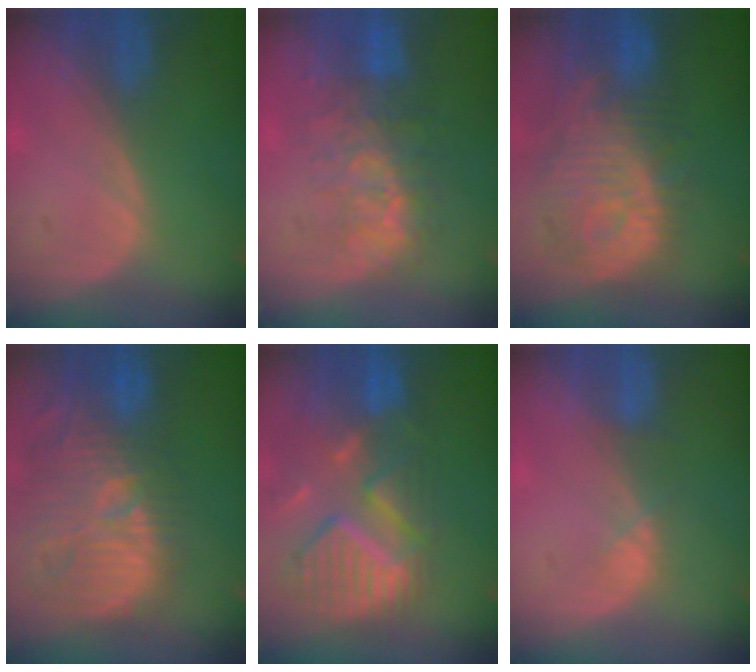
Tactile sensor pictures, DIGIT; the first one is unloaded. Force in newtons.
{"total": 9.8, "press": 8.3, "slide": 5.1}
{"total": 12.0, "press": 10.9, "slide": 5.0}
{"total": 13.9, "press": 12.7, "slide": 5.5}
{"total": 11.9, "press": 10.3, "slide": 5.9}
{"total": 1.9, "press": 1.7, "slide": 0.9}